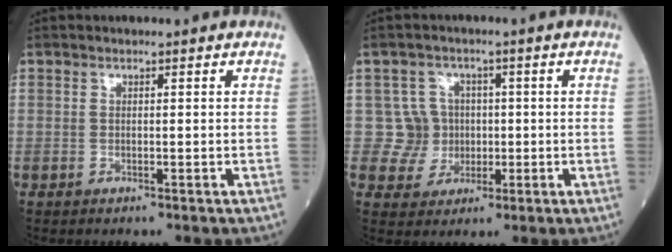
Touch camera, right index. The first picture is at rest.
{"total": 5.1, "force": [0.1, 5.1, -0.3], "torque": [0.017, 0.013, 0.005]}